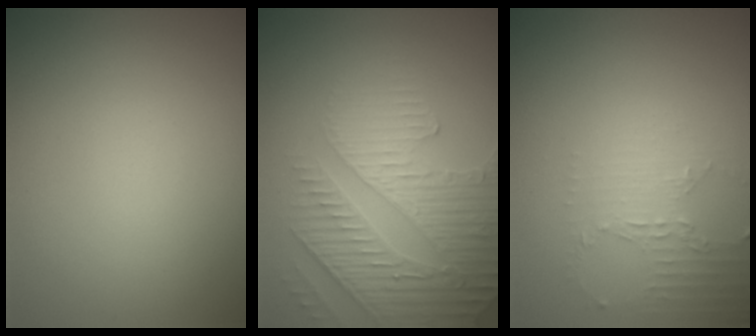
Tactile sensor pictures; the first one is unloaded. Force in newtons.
{"total": 4.2, "press": 4.0, "slide": 1.4}
{"total": 2.0, "press": 1.5, "slide": 1.4}